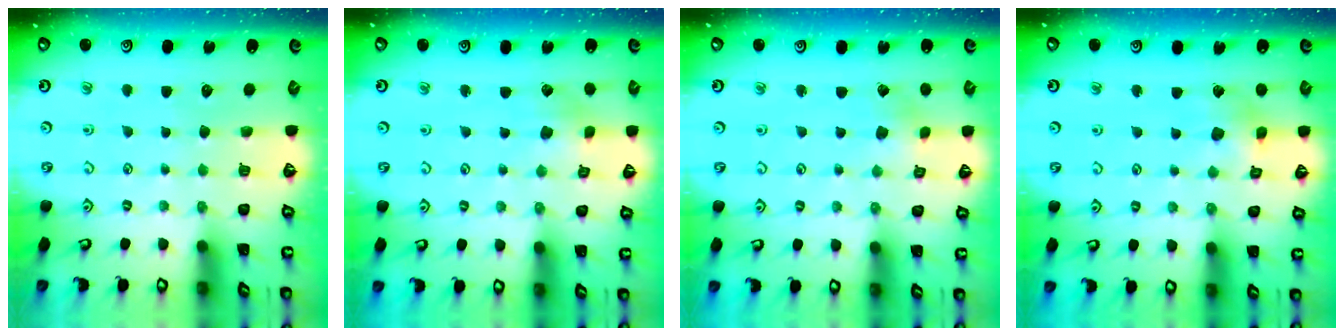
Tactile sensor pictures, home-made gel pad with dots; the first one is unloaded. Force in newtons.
{"total": 2.8, "press": 2.8, "slide": 0.1}
{"total": 1.7, "press": 1.7, "slide": 0.2}
{"total": 6.9, "press": 6.8, "slide": 0.8}